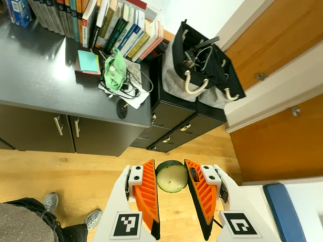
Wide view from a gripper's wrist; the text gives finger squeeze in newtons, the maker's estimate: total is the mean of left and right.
{"total": 6.7, "left": 7.6, "right": 5.9}